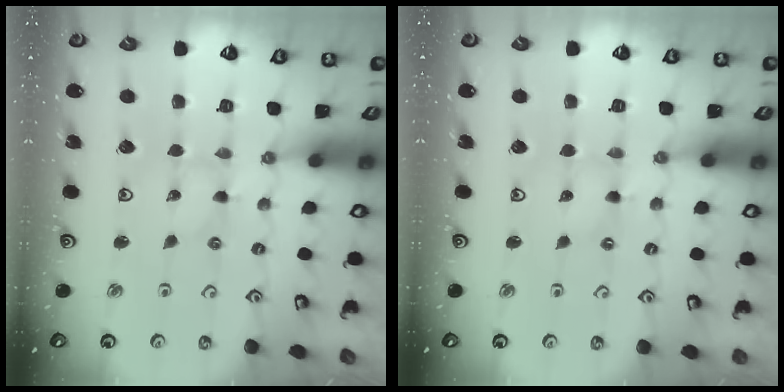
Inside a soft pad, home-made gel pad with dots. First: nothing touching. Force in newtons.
{"total": 1.4, "press": 1.4, "slide": 0.2}